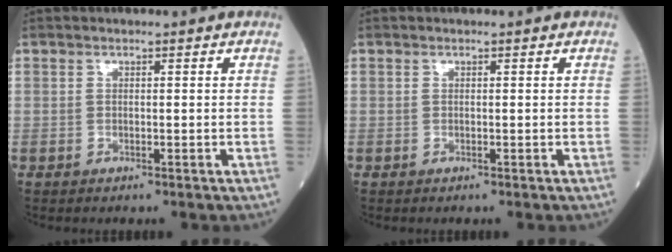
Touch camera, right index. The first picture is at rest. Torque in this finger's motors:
{"motor_torque": [0.00, 0.00, 0.00, 0.00]}